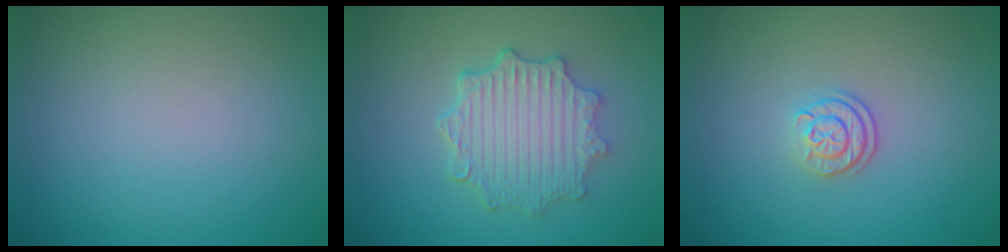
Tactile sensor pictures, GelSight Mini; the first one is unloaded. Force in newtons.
{"total": 5.1, "press": 4.1, "slide": 2.9}
{"total": 2.2, "press": 1.8, "slide": 1.3}